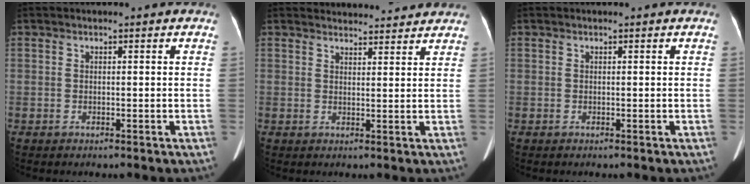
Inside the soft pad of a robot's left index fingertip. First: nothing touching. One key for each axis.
{"total": 7.9, "fx": 7.8, "fy": 1.1, "fz": 0.9, "tx": 0.000, "ty": 0.004, "tz": 0.087}
{"total": 0.0}